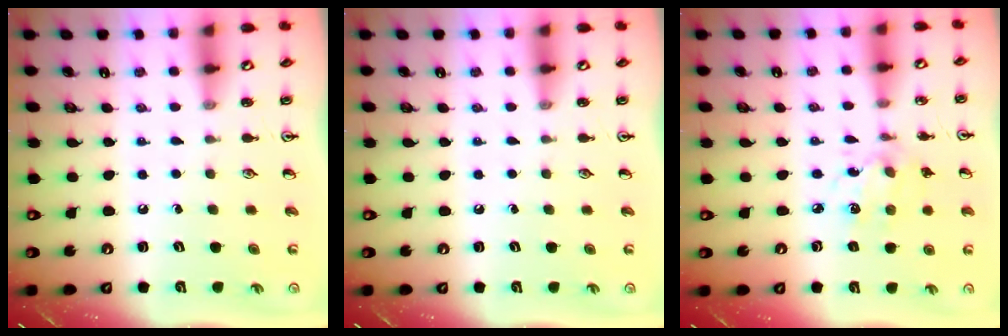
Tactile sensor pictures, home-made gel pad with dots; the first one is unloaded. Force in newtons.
{"total": 0.0}
{"total": 6.2, "press": 6.2, "slide": 0.7}